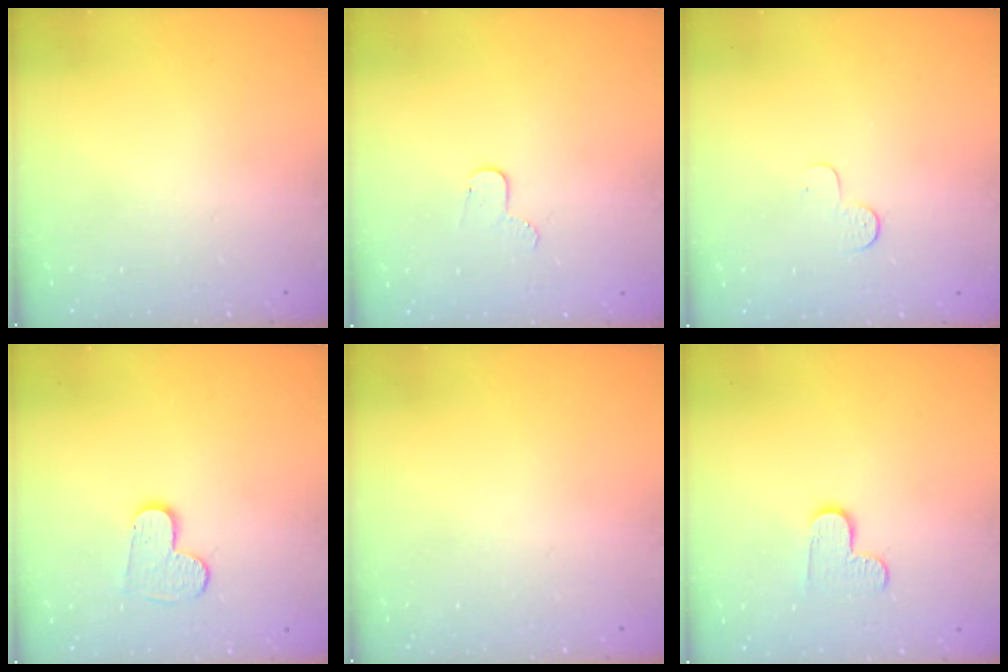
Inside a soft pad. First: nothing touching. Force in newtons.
{"total": 4.9, "press": 4.9, "slide": 0.5}
{"total": 4.5, "press": 4.5, "slide": 0.3}
{"total": 5.7, "press": 5.7, "slide": 0.3}
{"total": 0.0}
{"total": 5.7, "press": 5.7, "slide": 0.5}